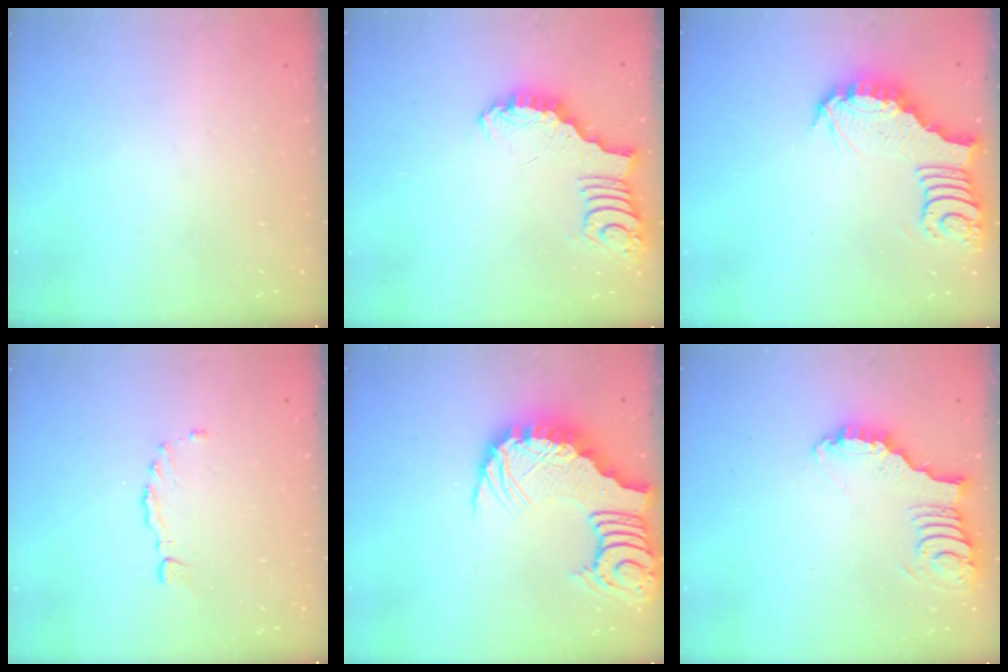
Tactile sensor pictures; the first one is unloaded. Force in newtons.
{"total": 3.4, "press": 3.4, "slide": 0.4}
{"total": 4.2, "press": 4.2, "slide": 0.5}
{"total": 1.3, "press": 1.3, "slide": 0.3}
{"total": 7.5, "press": 7.5, "slide": 1.0}
{"total": 3.8, "press": 3.7, "slide": 0.3}